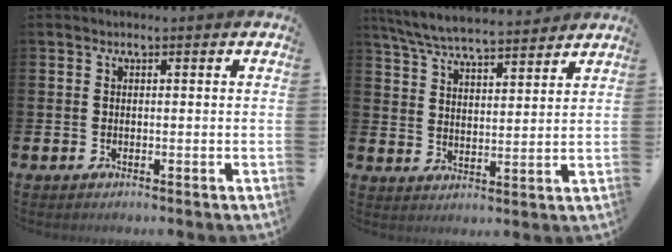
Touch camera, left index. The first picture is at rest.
{"total": 6.6, "force": [6.3, 0.6, 1.7], "torque": [-0.057, -0.035, 0.113]}